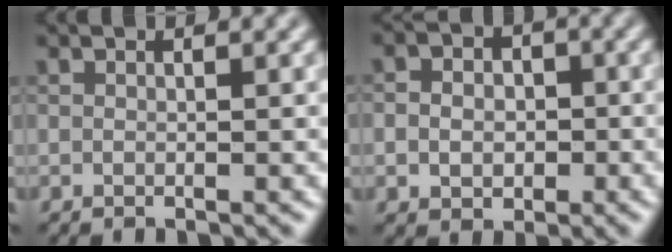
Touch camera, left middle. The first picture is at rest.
{"total": 3.6, "force": [-0.7, 3.0, 1.9], "torque": [-0.019, 0.010, -0.027]}